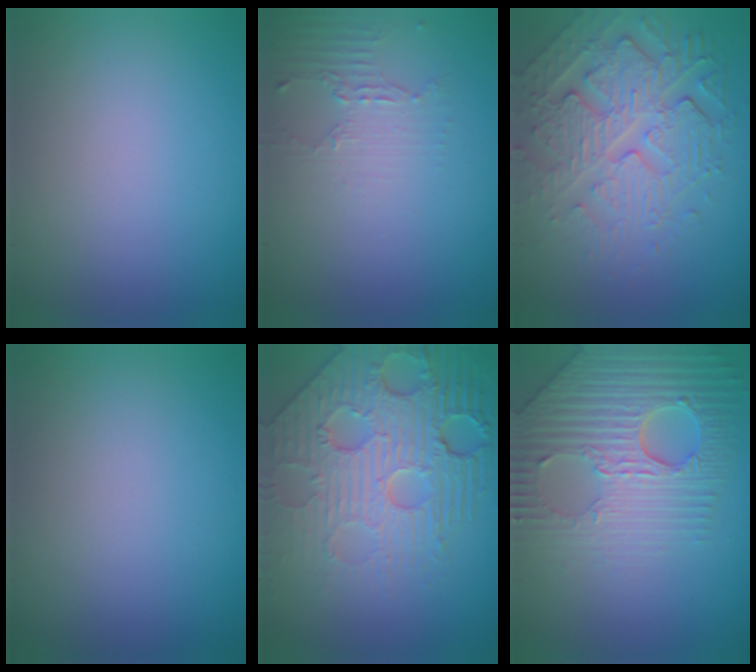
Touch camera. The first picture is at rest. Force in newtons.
{"total": 2.0, "press": 1.5, "slide": 1.4}
{"total": 6.4, "press": 4.9, "slide": 4.1}
{"total": 0.0}
{"total": 8.6, "press": 6.0, "slide": 6.1}
{"total": 6.6, "press": 5.4, "slide": 3.8}